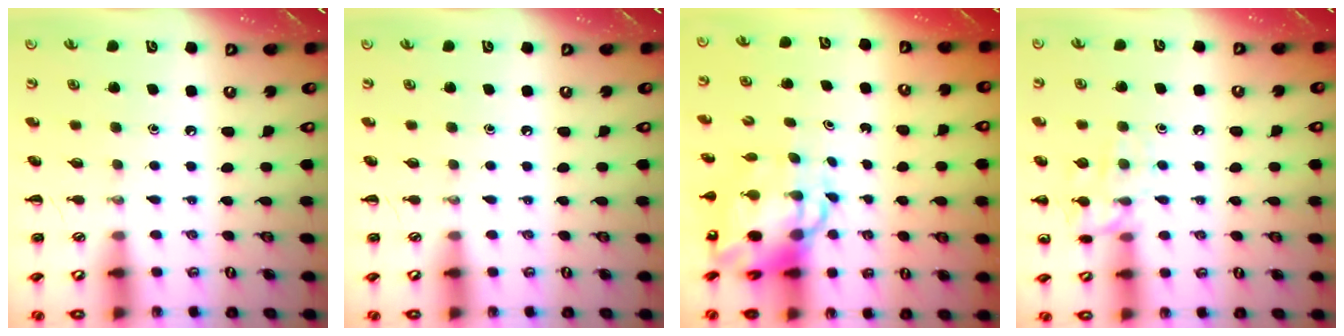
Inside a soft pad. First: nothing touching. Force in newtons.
{"total": 0.0}
{"total": 8.9, "press": 8.5, "slide": 2.6}
{"total": 11.0, "press": 10.9, "slide": 0.5}